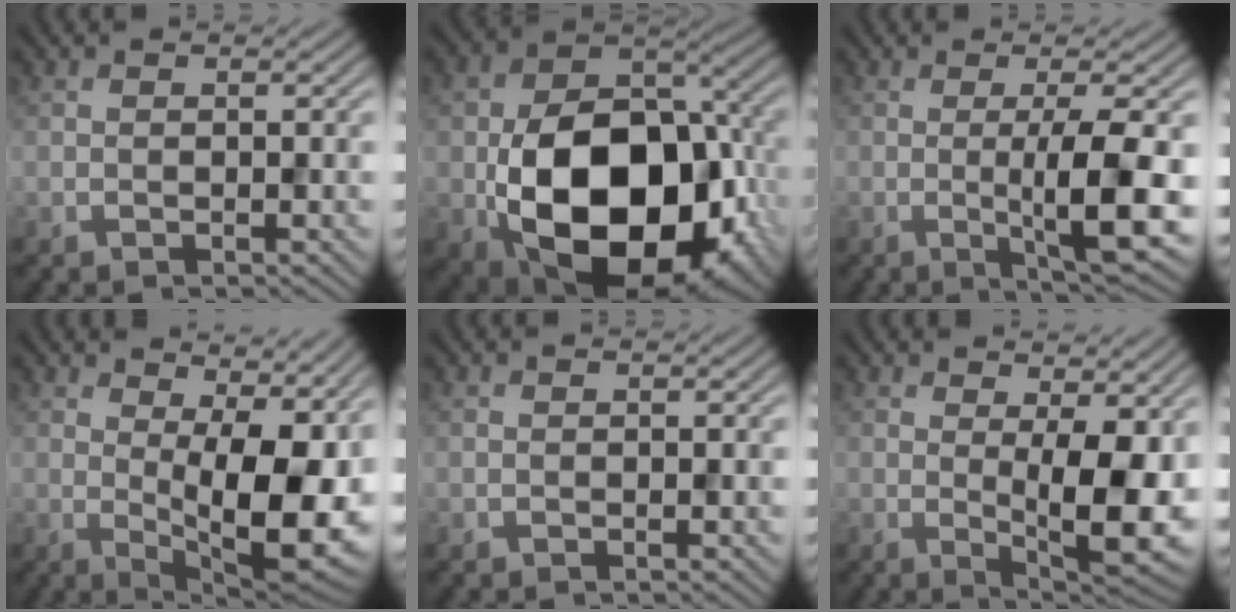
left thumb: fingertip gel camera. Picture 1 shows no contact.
{"total": 18.2, "force": [-5.1, 12.1, 12.5], "torque": [-0.207, -0.048, -0.073]}
{"total": 8.1, "force": [-0.9, 1.3, 7.9], "torque": [-0.127, 0.001, -0.012]}
{"total": 12.5, "force": [2.0, 4.7, 11.4], "torque": [-0.159, 0.007, 0.034]}
{"total": 0.0}
{"total": 9.6, "force": [0.7, 3.0, 9.1], "torque": [-0.125, -0.007, 0.010]}